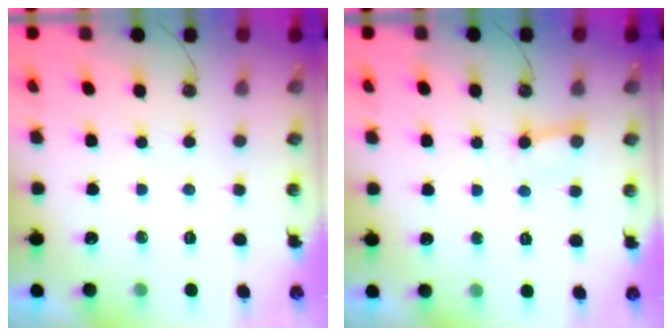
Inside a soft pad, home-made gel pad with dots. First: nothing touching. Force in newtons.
{"total": 4.8, "press": 4.7, "slide": 0.4}